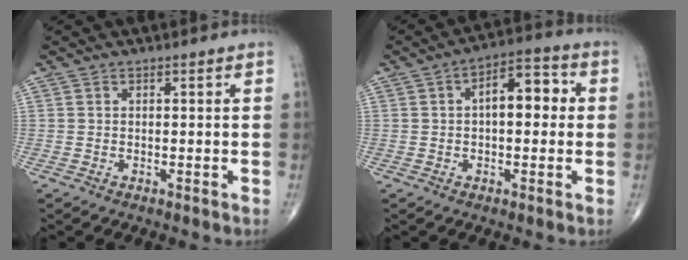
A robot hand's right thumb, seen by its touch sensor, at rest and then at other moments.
{"total": 9.2, "force": [1.1, 4.6, 7.8], "torque": [-0.095, 0.028, 0.007]}